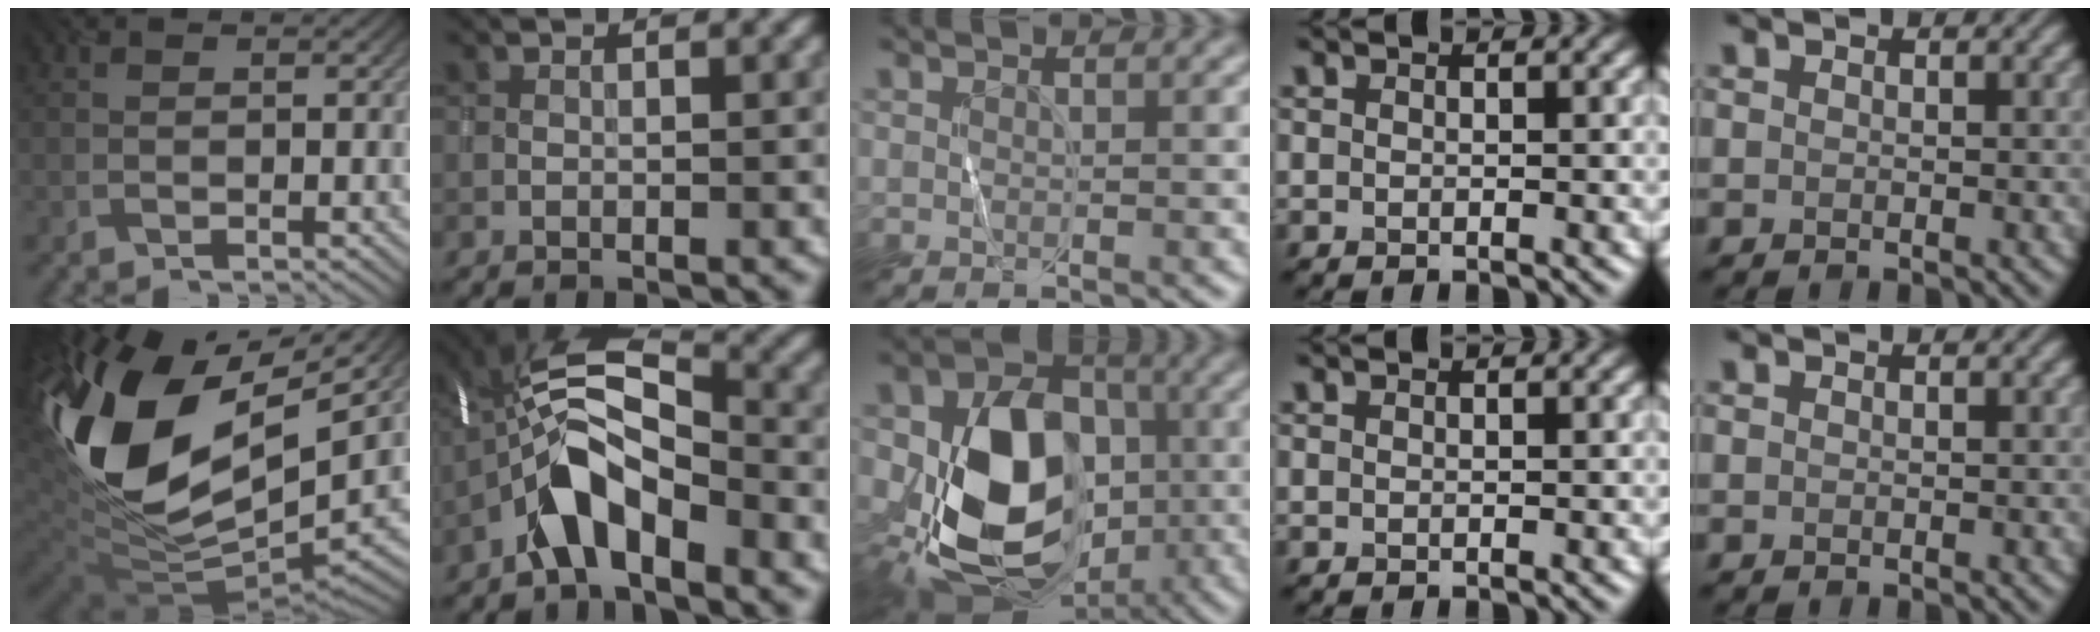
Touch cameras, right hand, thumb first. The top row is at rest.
{"thumb": {"total": 18.5, "force": [5.4, 11.1, 13.9], "torque": [-0.319, -0.003, 0.094]}, "index": {"total": 6.8, "force": [-3.2, 2.8, 5.3], "torque": [-0.103, 0.016, -0.071]}, "middle": {"total": 13.4, "force": [-3.0, 9.6, 8.9], "torque": [-0.149, -0.014, -0.049]}}